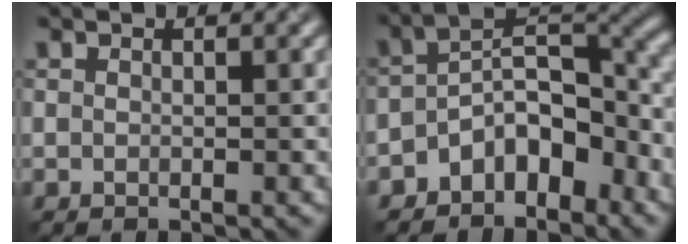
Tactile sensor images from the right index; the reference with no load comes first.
{"total": 6.4, "force": [-3.8, 3.5, 3.9], "torque": [-0.044, 0.016, -0.078]}